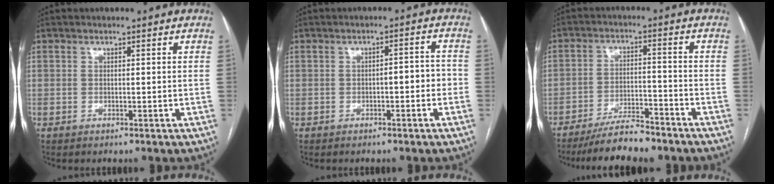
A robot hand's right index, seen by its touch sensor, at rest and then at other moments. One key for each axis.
{"total": 3.3, "fx": -1.0, "fy": 1.0, "fz": 3.0, "tx": -0.039, "ty": 0.019, "tz": -0.012}
{"total": 8.6, "fx": -7.5, "fy": 1.6, "fz": 3.8, "tx": -0.062, "ty": -0.010, "tz": -0.129}